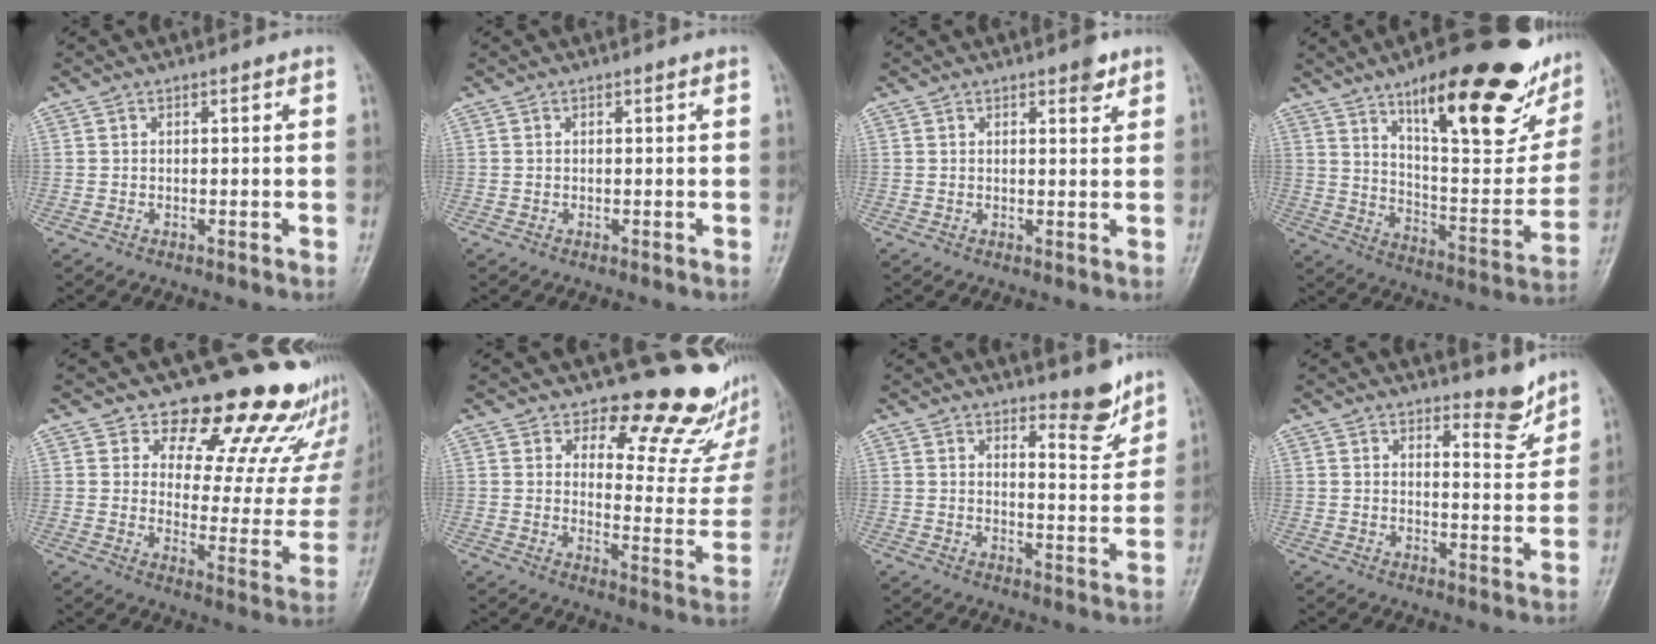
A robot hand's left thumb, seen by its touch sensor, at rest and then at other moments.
{"total": 0.0}
{"total": 2.9, "force": [1.9, 1.0, 1.9], "torque": [-0.018, -0.009, 0.023]}
{"total": 30.2, "force": [17.4, 9.5, 22.7], "torque": [-0.279, -0.062, 0.266]}
{"total": 21.2, "force": [17.7, 8.8, 7.8], "torque": [-0.039, -0.128, 0.213]}
{"total": 17.4, "force": [13.9, 7.2, 7.5], "torque": [-0.029, -0.119, 0.161]}
{"total": 6.3, "force": [5.1, 1.7, 3.4], "torque": [-0.029, -0.049, 0.075]}
{"total": 4.9, "force": [4.2, 1.4, 2.1], "torque": [-0.012, -0.041, 0.062]}